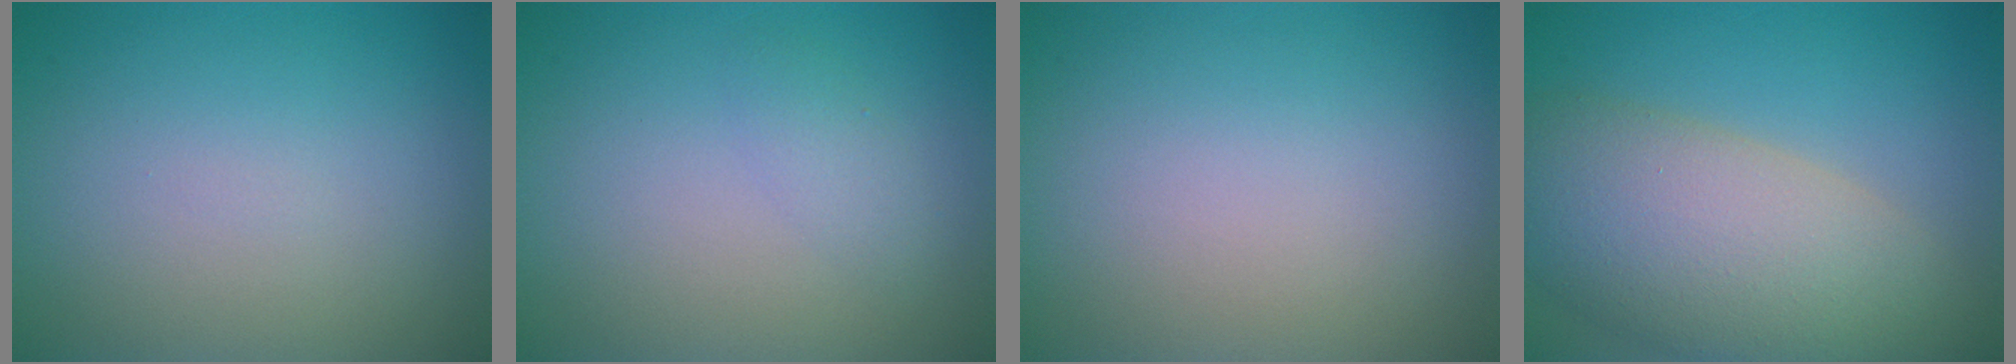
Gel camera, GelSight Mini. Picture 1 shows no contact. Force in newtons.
{"total": 1.3, "press": 1.3, "slide": 0.0}
{"total": 0.0}
{"total": 9.9, "press": 9.8, "slide": 1.0}